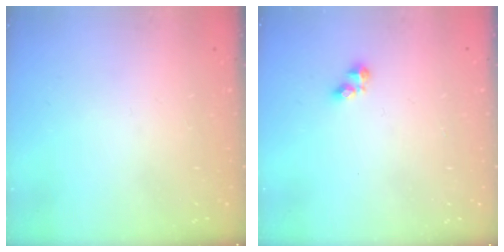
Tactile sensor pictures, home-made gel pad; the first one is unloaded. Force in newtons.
{"total": 3.7, "press": 3.6, "slide": 0.6}